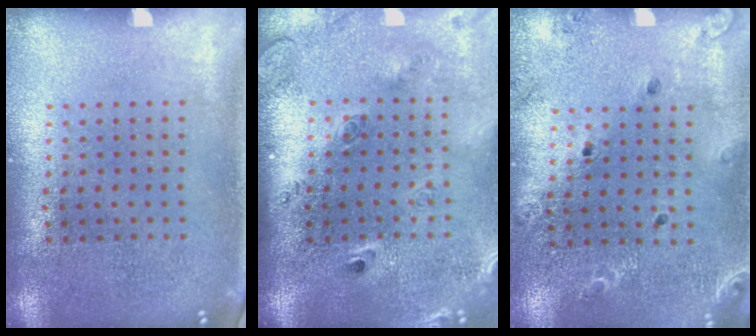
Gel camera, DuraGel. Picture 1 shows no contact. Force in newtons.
{"total": 2.8, "press": 1.9, "slide": 2.0}
{"total": 1.4, "press": 1.4, "slide": 0.1}